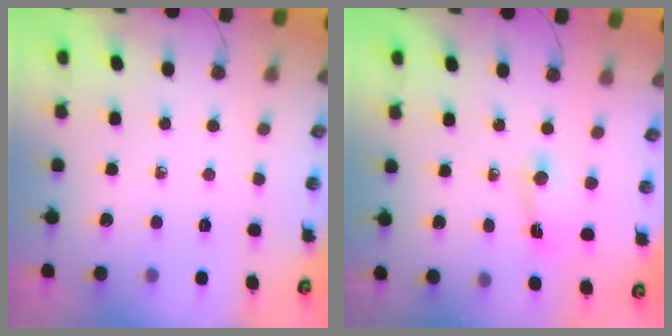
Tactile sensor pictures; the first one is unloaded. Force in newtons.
{"total": 2.0, "press": 2.0, "slide": 0.4}